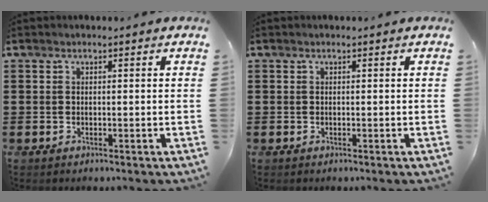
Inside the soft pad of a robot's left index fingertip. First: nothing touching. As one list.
[{"total": 0.0}]